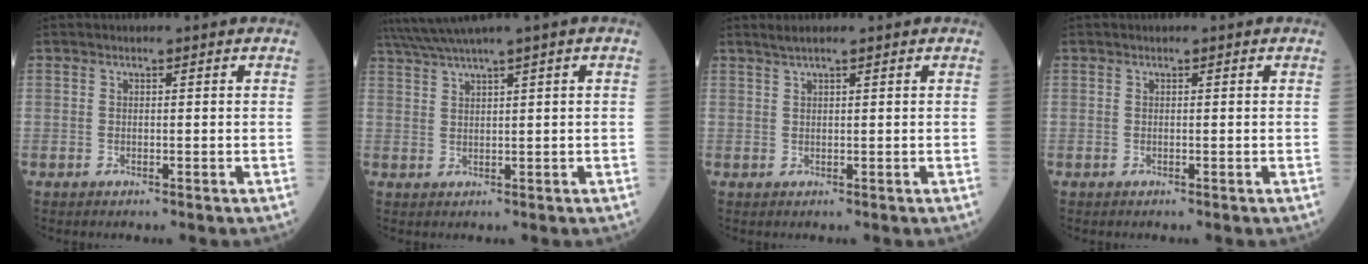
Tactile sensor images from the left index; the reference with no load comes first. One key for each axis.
{"total": 5.2, "fx": 3.9, "fy": -1.3, "fz": 3.1, "tx": -0.072, "ty": 0.019, "tz": 0.082}
{"total": 1.9, "fx": 1.6, "fy": -0.1, "fz": 1.1, "tx": -0.022, "ty": 0.012, "tz": 0.031}
{"total": 0.0}